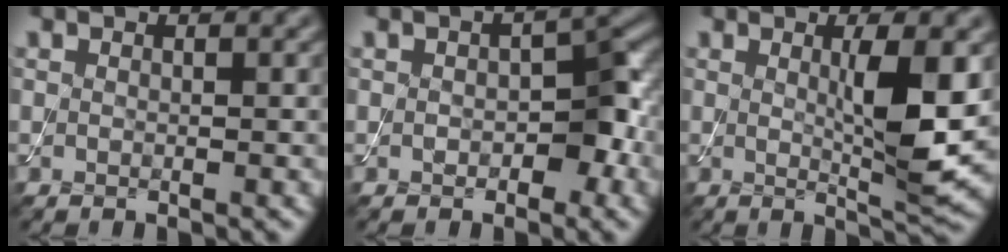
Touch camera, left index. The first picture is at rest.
{"total": 3.8, "force": [-0.7, 2.2, 3.0], "torque": [-0.032, 0.003, -0.012]}
{"total": 5.7, "force": [0.7, 1.0, 5.6], "torque": [-0.089, -0.011, 0.015]}